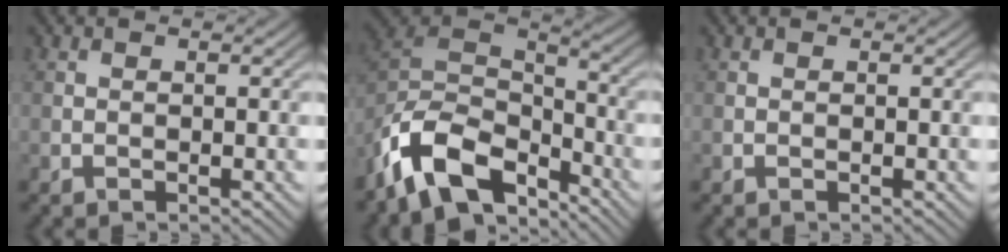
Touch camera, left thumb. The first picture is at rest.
{"total": 13.4, "force": [-8.8, 6.6, 7.6], "torque": [-0.179, -0.006, -0.180]}
{"total": 0.0}